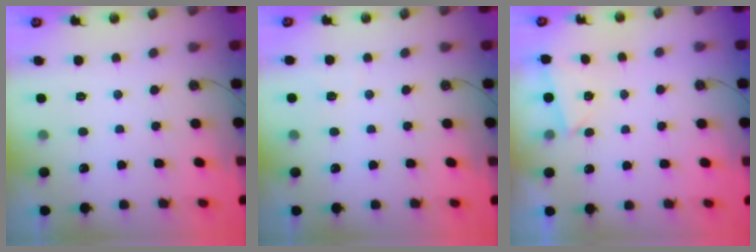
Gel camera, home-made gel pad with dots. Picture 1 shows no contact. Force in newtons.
{"total": 2.6, "press": 1.9, "slide": 1.8}
{"total": 1.0, "press": 0.9, "slide": 0.4}